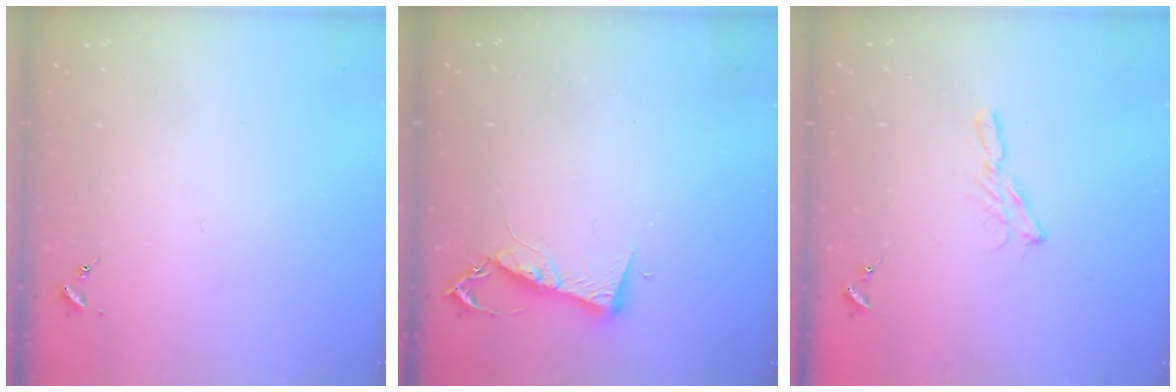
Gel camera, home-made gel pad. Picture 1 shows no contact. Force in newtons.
{"total": 7.2, "press": 7.1, "slide": 0.7}
{"total": 5.7, "press": 5.7, "slide": 0.1}